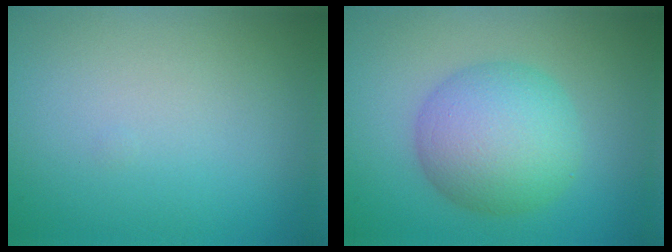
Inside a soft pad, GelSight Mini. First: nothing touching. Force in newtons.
{"total": 6.9, "press": 6.9, "slide": 0.3}